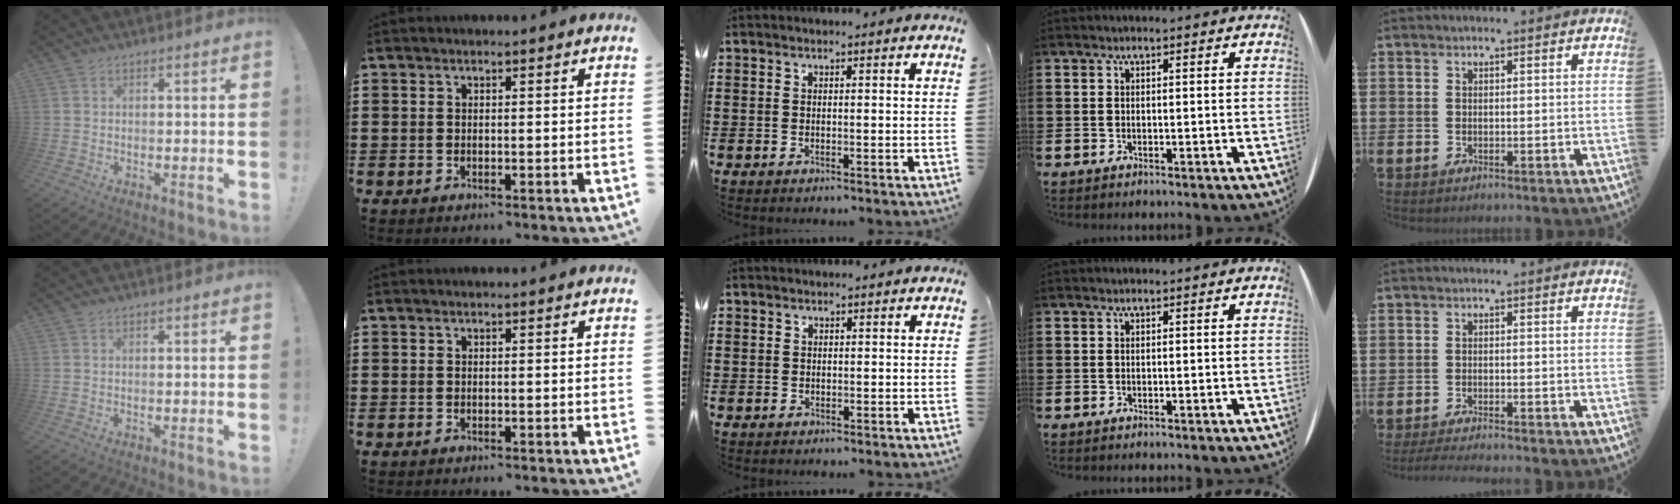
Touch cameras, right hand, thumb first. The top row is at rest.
{"middle": {"total": 0.6, "force": [-0.2, 0.6, 0.1], "torque": [-0.003, 0.003, -0.005]}, "little": {"total": 1.7, "force": [-1.5, -0.1, 0.7], "torque": [-0.010, 0.003, -0.030]}}